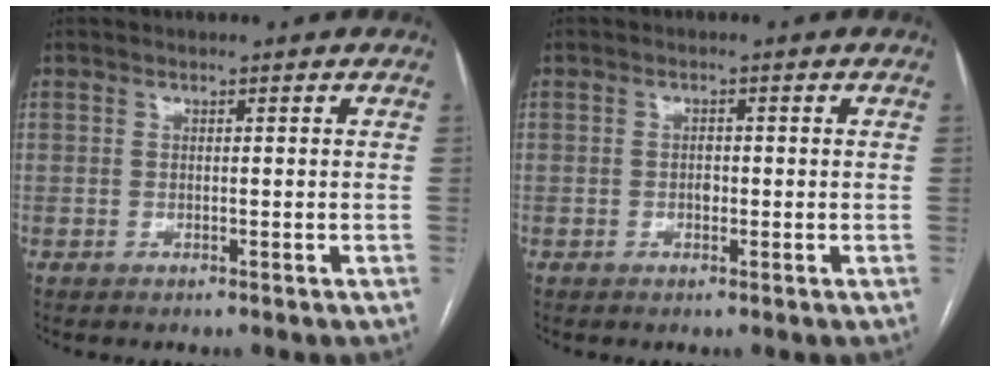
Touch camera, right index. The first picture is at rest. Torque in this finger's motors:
{"motor_torque": [0.19, -0.01, 0.00, 0.02]}